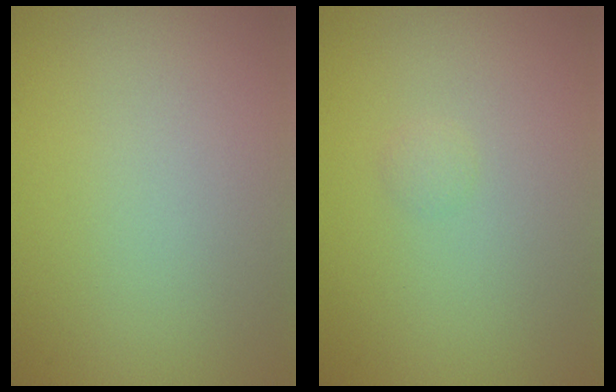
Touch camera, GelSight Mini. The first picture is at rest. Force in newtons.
{"total": 0.5, "press": 0.5, "slide": 0.0}